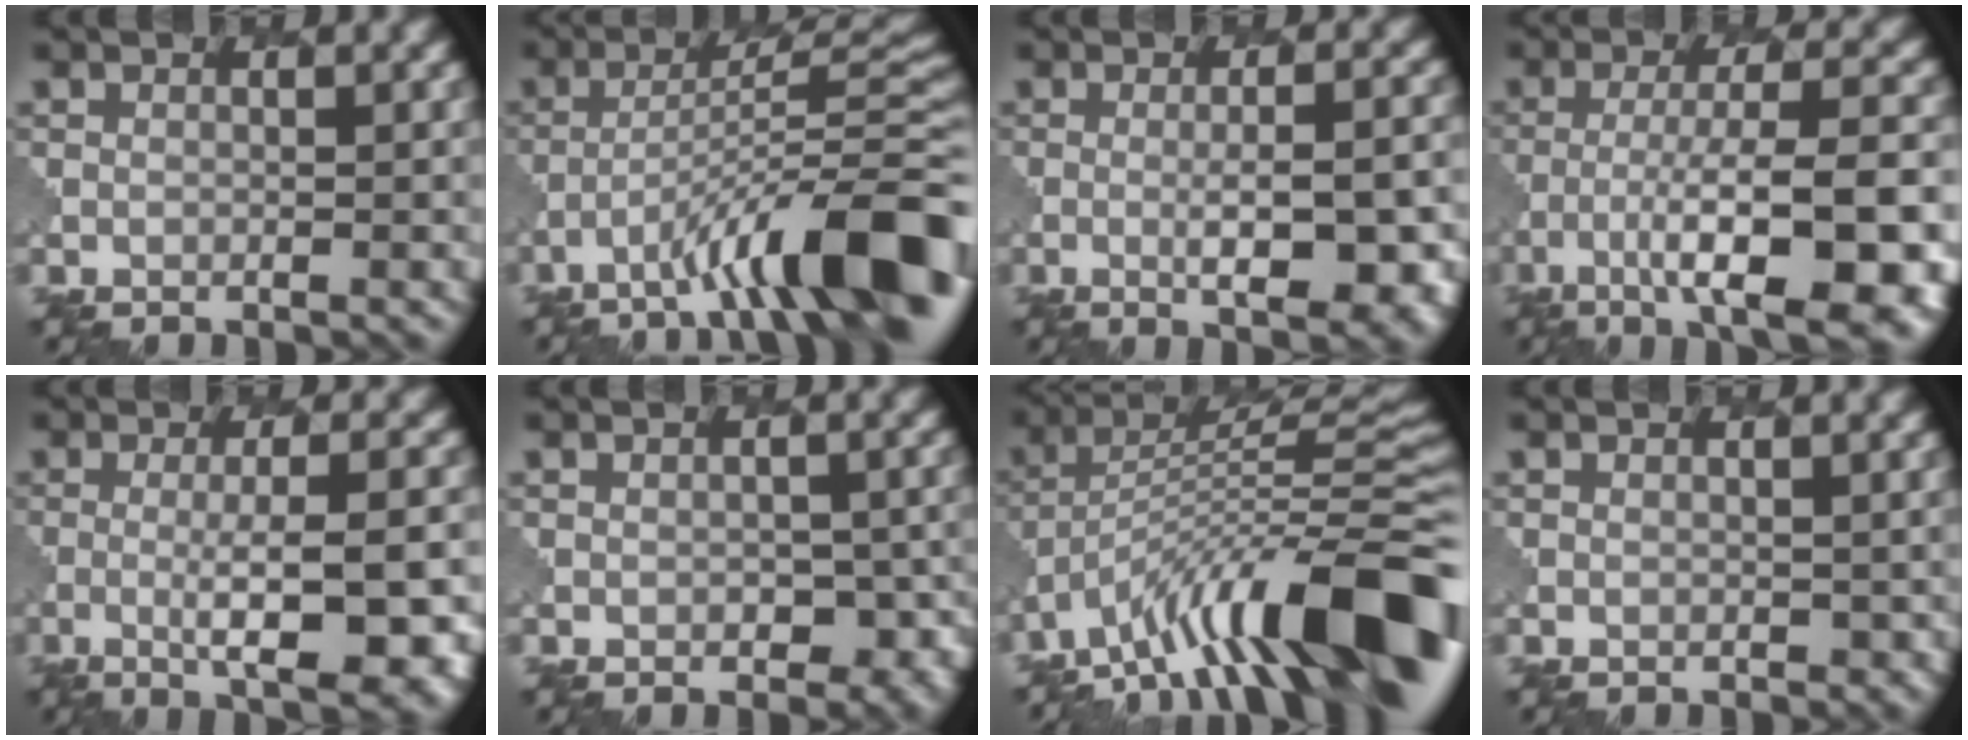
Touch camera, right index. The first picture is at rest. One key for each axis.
{"total": 12.0, "fx": -6.8, "fy": 2.2, "fz": 9.7, "tx": -0.145, "ty": 0.020, "tz": -0.104}
{"total": 7.6, "fx": -1.7, "fy": 2.5, "fz": 7.0, "tx": -0.098, "ty": -0.007, "tz": -0.013}
{"total": 11.9, "fx": -5.6, "fy": 3.2, "fz": 10.0, "tx": -0.161, "ty": -0.002, "tz": -0.074}
{"total": 8.7, "fx": -2.2, "fy": 2.4, "fz": 8.0, "tx": -0.117, "ty": -0.003, "tz": -0.026}
{"total": 4.0, "fx": -1.5, "fy": 2.6, "fz": 2.7, "tx": -0.029, "ty": -0.003, "tz": -0.008}
{"total": 14.6, "fx": -8.0, "fy": 3.8, "fz": 11.5, "tx": -0.175, "ty": 0.032, "tz": -0.135}
{"total": 0.9, "fx": -0.3, "fy": 0.7, "fz": 0.4, "tx": -0.007, "ty": -0.001, "tz": 0.002}